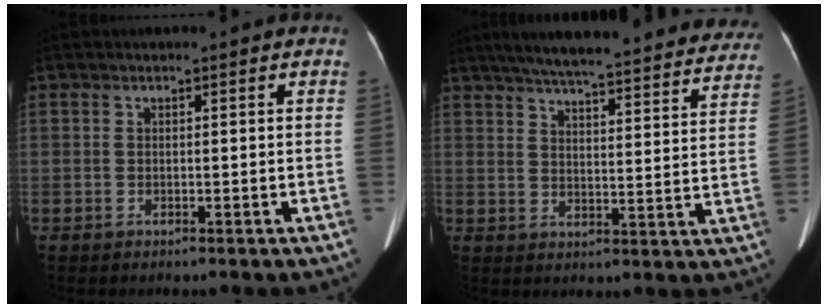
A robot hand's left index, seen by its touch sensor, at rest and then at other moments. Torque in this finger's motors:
{"motor_torque": [0.83, -1.31, 0.19, 0.16]}